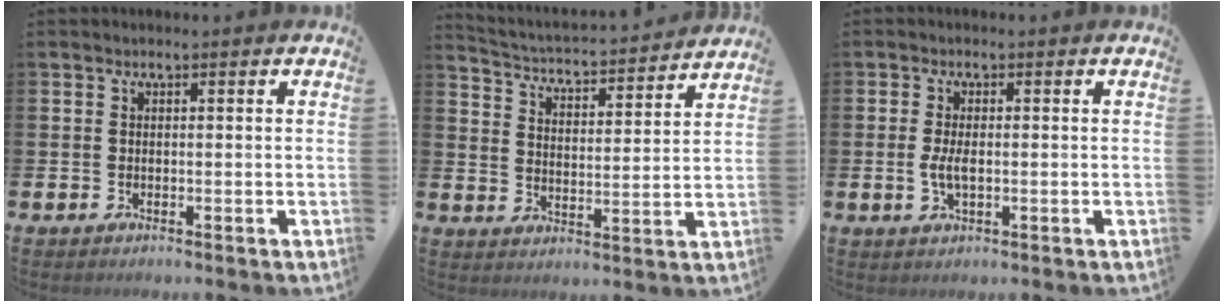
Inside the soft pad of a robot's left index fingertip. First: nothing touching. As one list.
[{"total": 4.1, "force": [4.0, 0.5, 0.6], "torque": [-0.032, -0.044, 0.060]}, {"total": 2.7, "force": [-0.1, 1.1, 2.4], "torque": [-0.038, 0.000, -0.005]}]